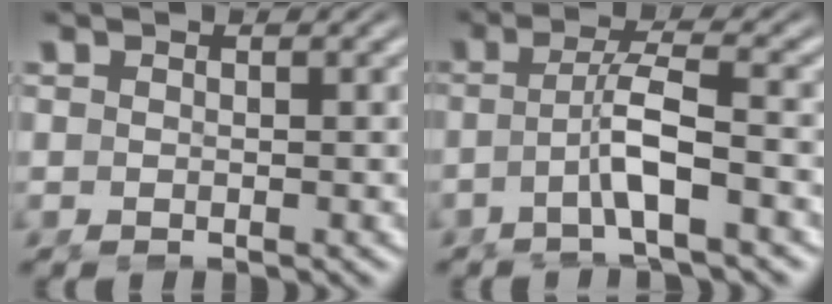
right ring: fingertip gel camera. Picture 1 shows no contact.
{"total": 3.3, "force": [-1.1, -0.1, 3.1], "torque": [-0.060, -0.008, -0.013]}